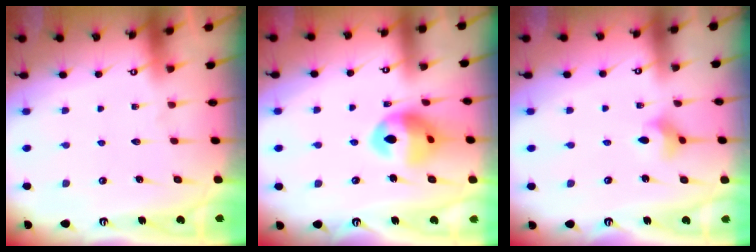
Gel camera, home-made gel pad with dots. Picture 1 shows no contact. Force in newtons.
{"total": 14.0, "press": 13.9, "slide": 1.7}
{"total": 3.9, "press": 3.9, "slide": 0.7}